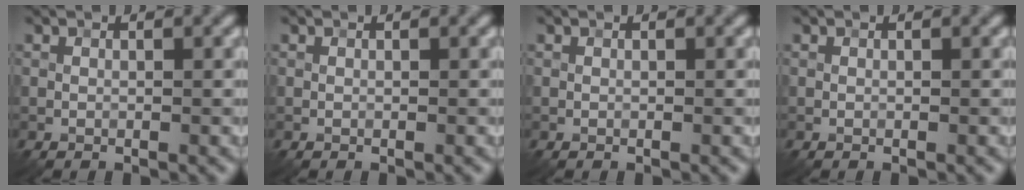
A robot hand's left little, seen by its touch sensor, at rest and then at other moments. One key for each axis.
{"total": 0.0}
{"total": 0.0}
{"total": 0.0}